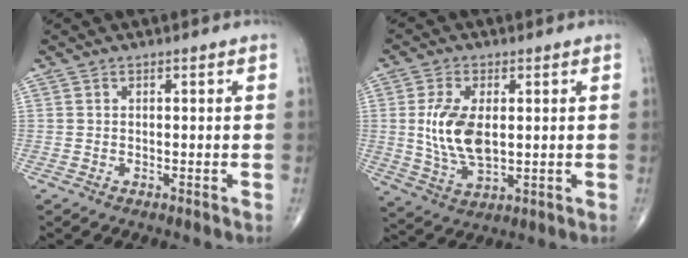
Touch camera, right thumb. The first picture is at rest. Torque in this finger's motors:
{"motor_torque": [-0.23, -0.01, 0.73, 0.01, 0.13]}